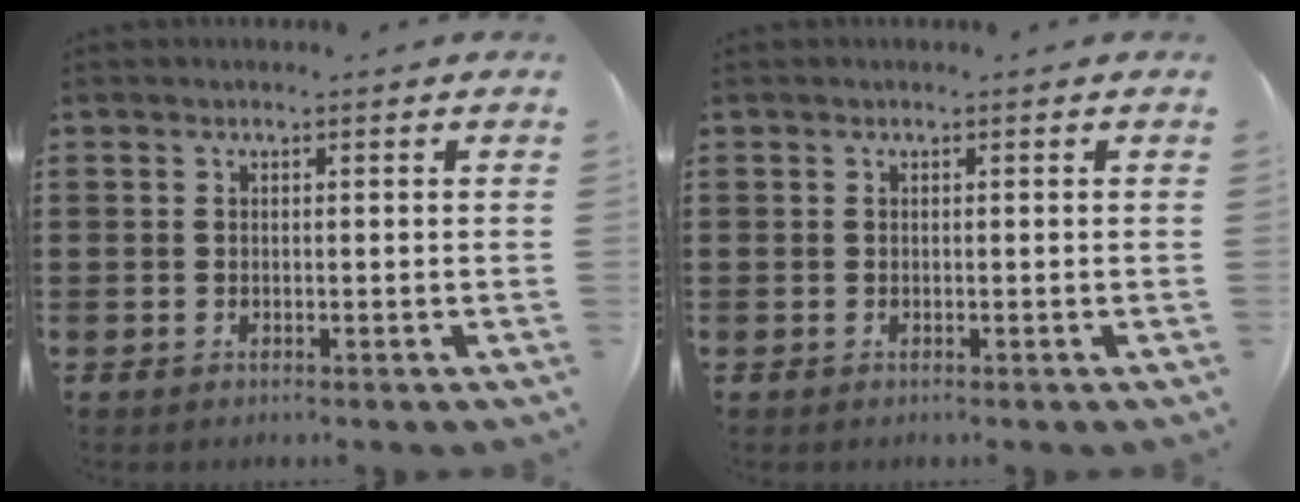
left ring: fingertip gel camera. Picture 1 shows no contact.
{"total": 0.0}